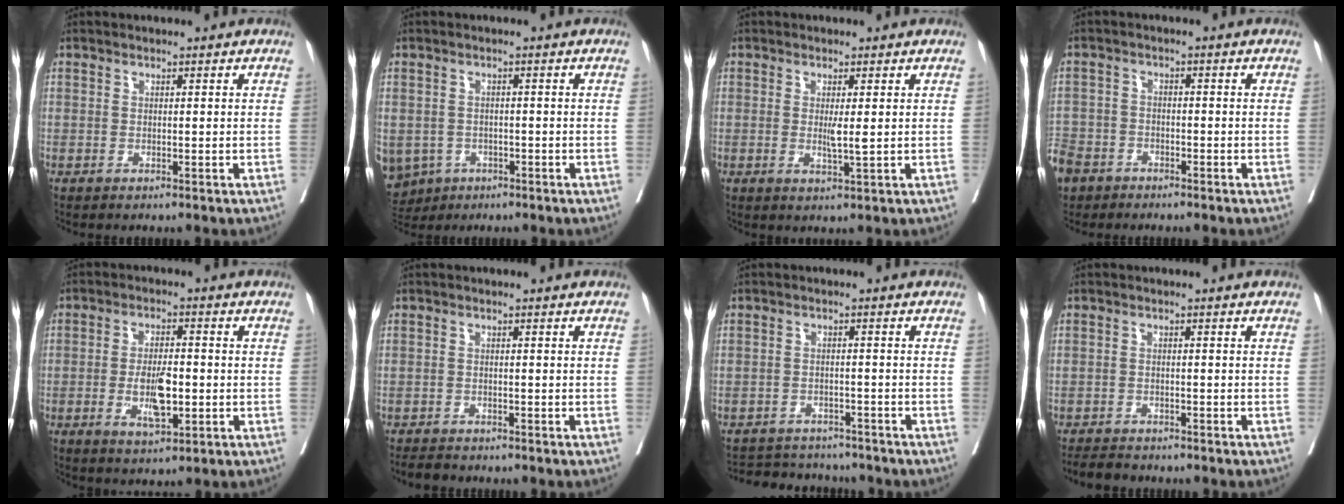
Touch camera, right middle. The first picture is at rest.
{"total": 8.1, "force": [-3.9, 7.0, 1.6], "torque": [-0.070, -0.006, -0.050]}
{"total": 2.3, "force": [0.2, 0.0, 2.3], "torque": [-0.046, -0.007, 0.005]}
{"total": 8.0, "force": [-5.7, 5.4, 1.6], "torque": [-0.079, -0.005, -0.112]}
{"total": 6.5, "force": [-1.4, 2.1, 5.9], "torque": [-0.111, -0.006, -0.019]}
{"total": 2.8, "force": [-2.5, 1.0, 0.7], "torque": [-0.013, -0.006, -0.038]}
{"total": 8.1, "force": [-7.7, 2.4, 1.0], "torque": [-0.016, 0.011, -0.102]}
{"total": 4.0, "force": [-3.8, 1.1, 0.9], "torque": [-0.015, -0.009, -0.060]}